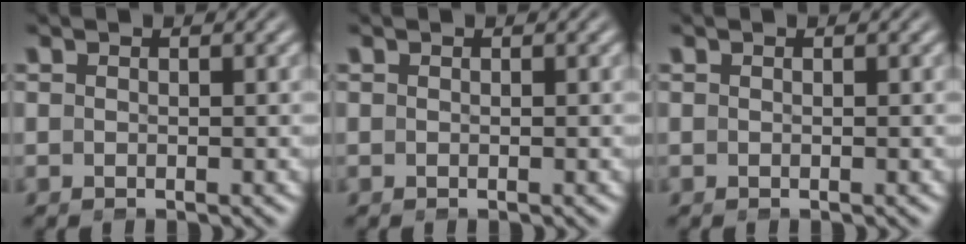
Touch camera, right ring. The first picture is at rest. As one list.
[{"total": 0.0}, {"total": 0.0}]